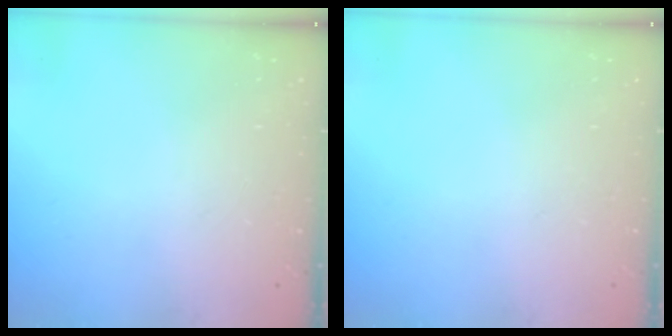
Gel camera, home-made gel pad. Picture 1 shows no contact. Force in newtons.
{"total": 0.0}